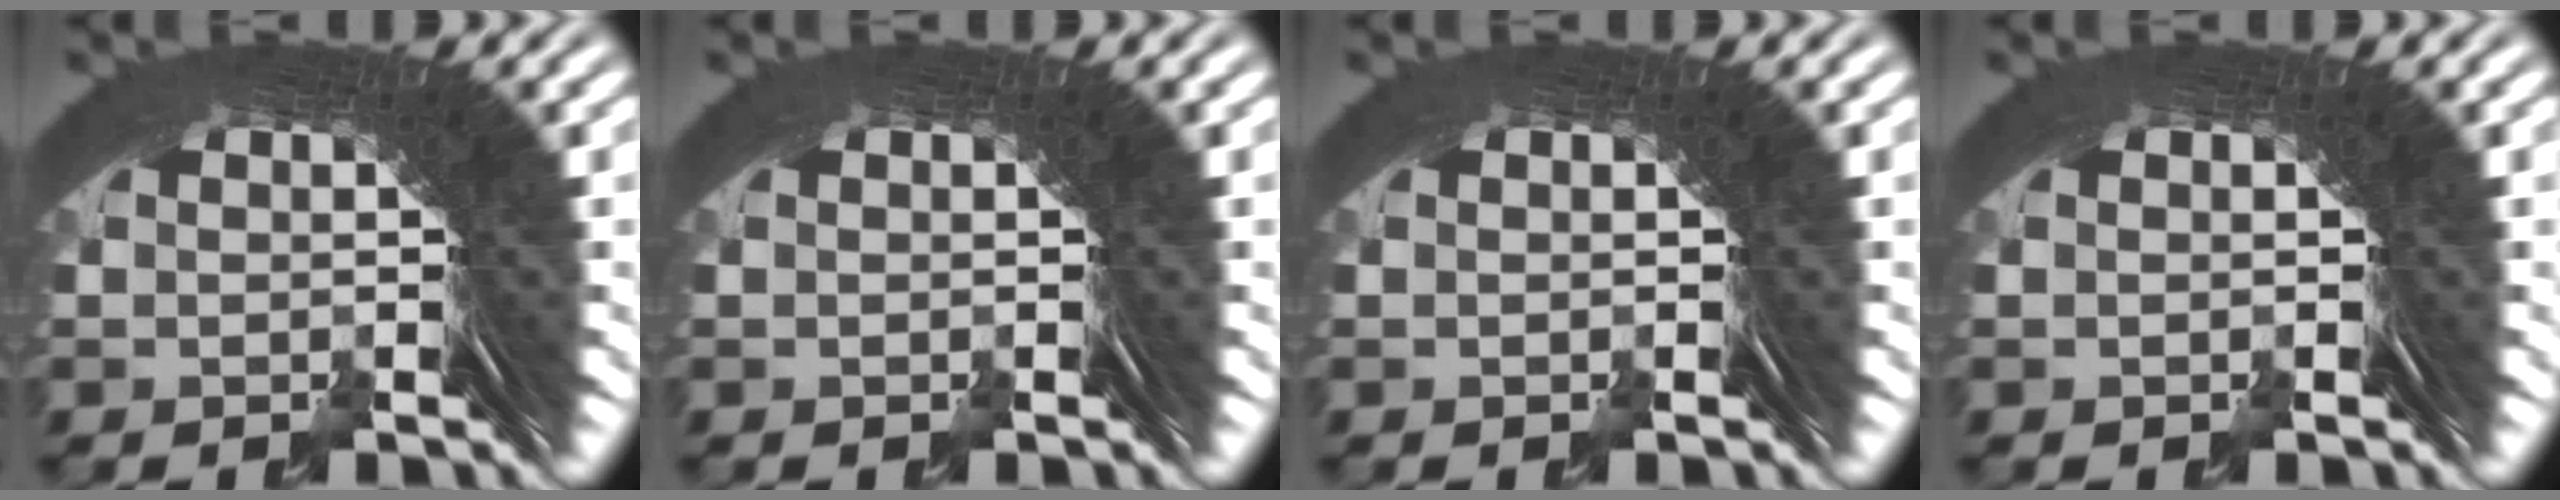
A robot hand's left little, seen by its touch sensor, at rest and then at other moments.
{"total": 0.0}
{"total": 0.0}
{"total": 0.0}